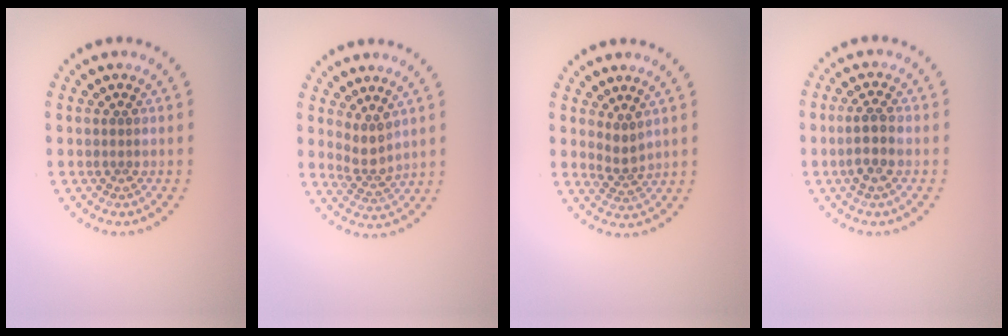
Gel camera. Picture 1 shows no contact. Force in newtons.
{"total": 2.3, "press": 1.7, "slide": 1.6}
{"total": 2.0, "press": 1.3, "slide": 1.4}
{"total": 2.6, "press": 2.4, "slide": 1.0}